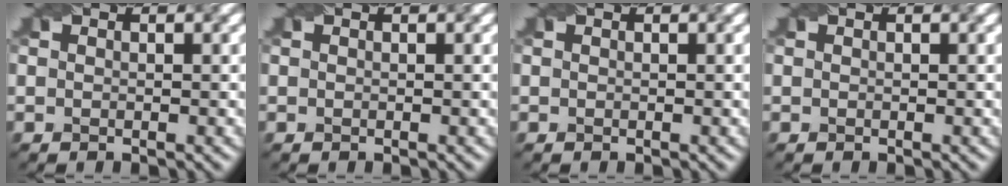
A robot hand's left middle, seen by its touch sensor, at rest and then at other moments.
{"total": 0.0}
{"total": 0.0}
{"total": 0.0}